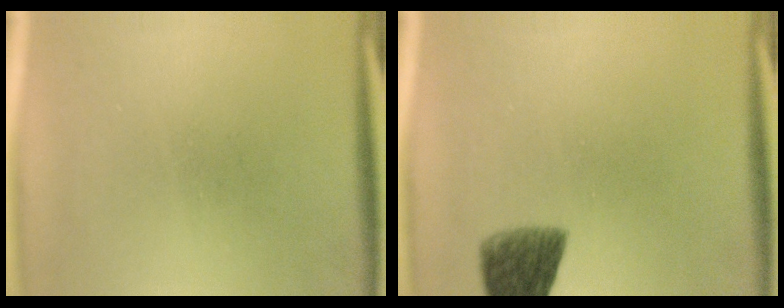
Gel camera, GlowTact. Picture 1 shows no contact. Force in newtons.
{"total": 7.2}